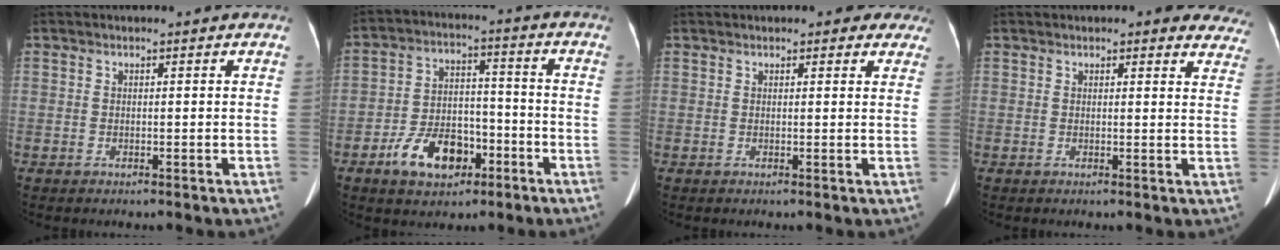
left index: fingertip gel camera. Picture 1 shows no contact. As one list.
[{"total": 9.7, "force": [-5.2, 5.7, 6.0], "torque": [-0.116, 0.017, -0.084]}, {"total": 4.1, "force": [3.3, 1.6, 1.7], "torque": [-0.002, 0.014, 0.030]}, {"total": 8.7, "force": [7.9, 2.6, 2.6], "torque": [0.009, -0.010, 0.056]}]